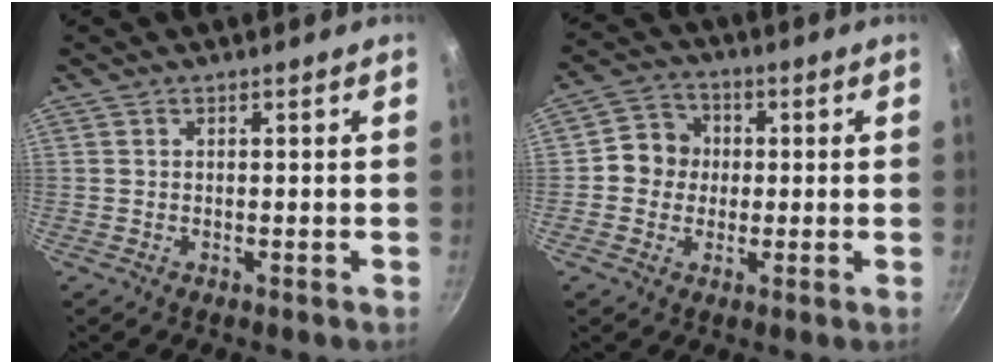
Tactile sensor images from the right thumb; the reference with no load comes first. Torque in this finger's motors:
{"motor_torque": [-0.35, 0.56, 0.39, -0.31, 0.00]}